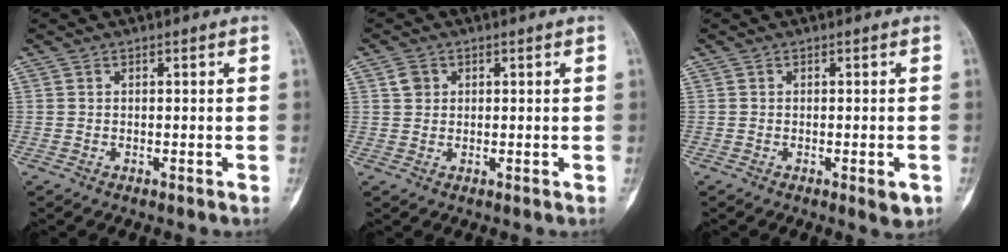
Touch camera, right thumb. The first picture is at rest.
{"total": 2.2, "force": [0.8, 1.9, 0.8], "torque": [-0.004, 0.002, 0.014]}
{"total": 2.7, "force": [-1.0, 0.8, 2.3], "torque": [-0.022, -0.001, -0.011]}